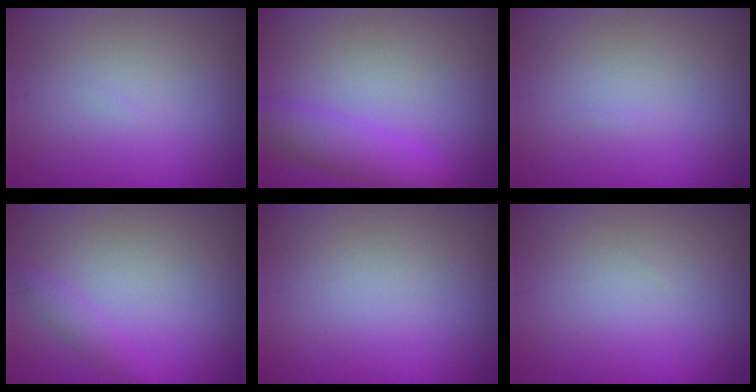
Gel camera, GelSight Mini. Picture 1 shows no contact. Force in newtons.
{"total": 3.2, "press": 3.2, "slide": 0.1}
{"total": 0.0}
{"total": 1.4, "press": 1.4, "slide": 0.1}
{"total": 0.0}
{"total": 0.0}